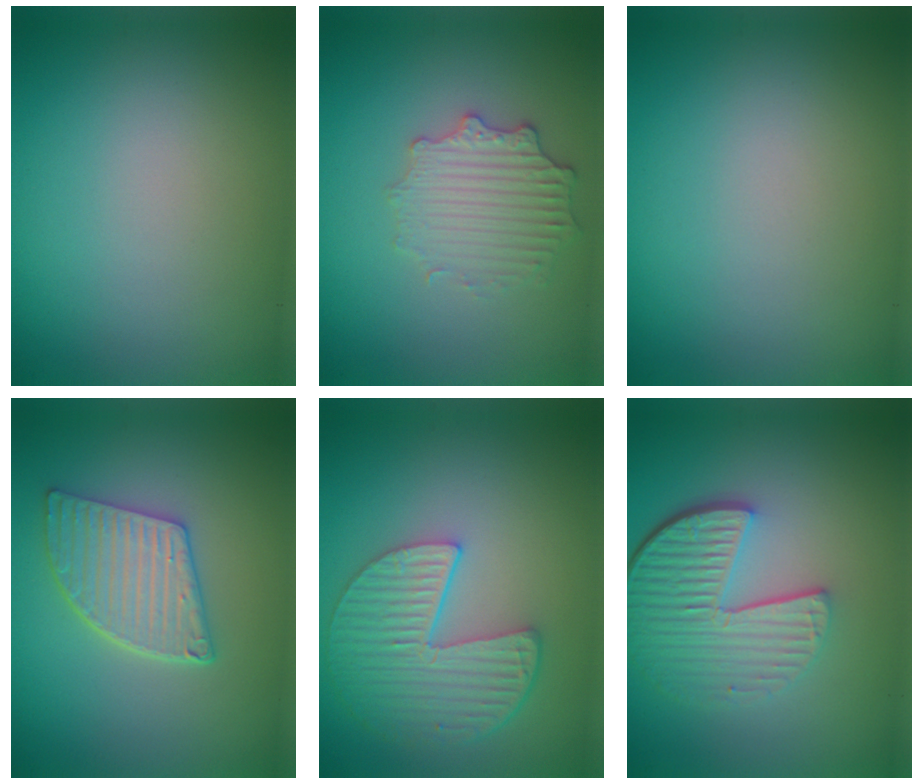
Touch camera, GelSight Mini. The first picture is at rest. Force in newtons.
{"total": 2.7, "press": 2.6, "slide": 0.5}
{"total": 0.0}
{"total": 4.8, "press": 4.1, "slide": 2.5}
{"total": 6.0, "press": 4.6, "slide": 3.8}
{"total": 6.1, "press": 4.3, "slide": 4.3}